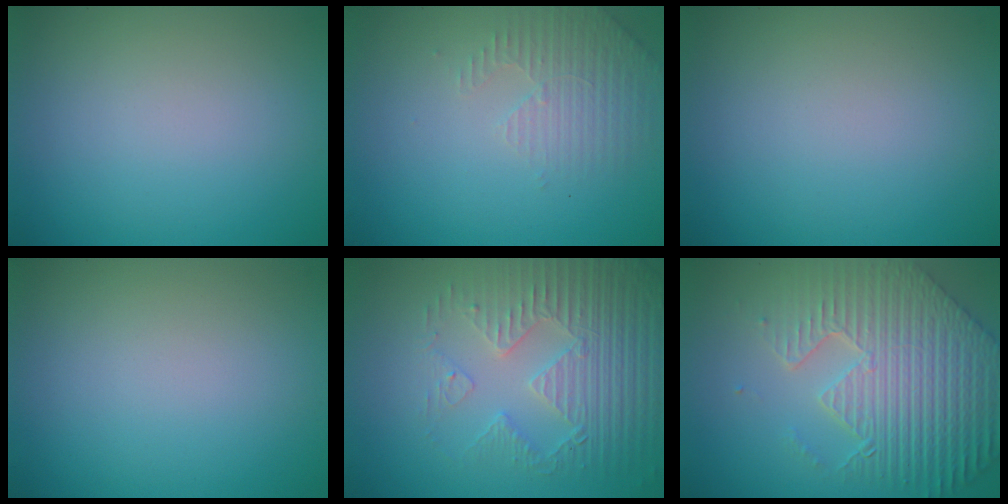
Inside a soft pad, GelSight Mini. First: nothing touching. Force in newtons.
{"total": 2.8, "press": 2.7, "slide": 0.8}
{"total": 0.0}
{"total": 0.0}
{"total": 4.4, "press": 4.3, "slide": 0.7}
{"total": 9.3, "press": 6.4, "slide": 6.7}